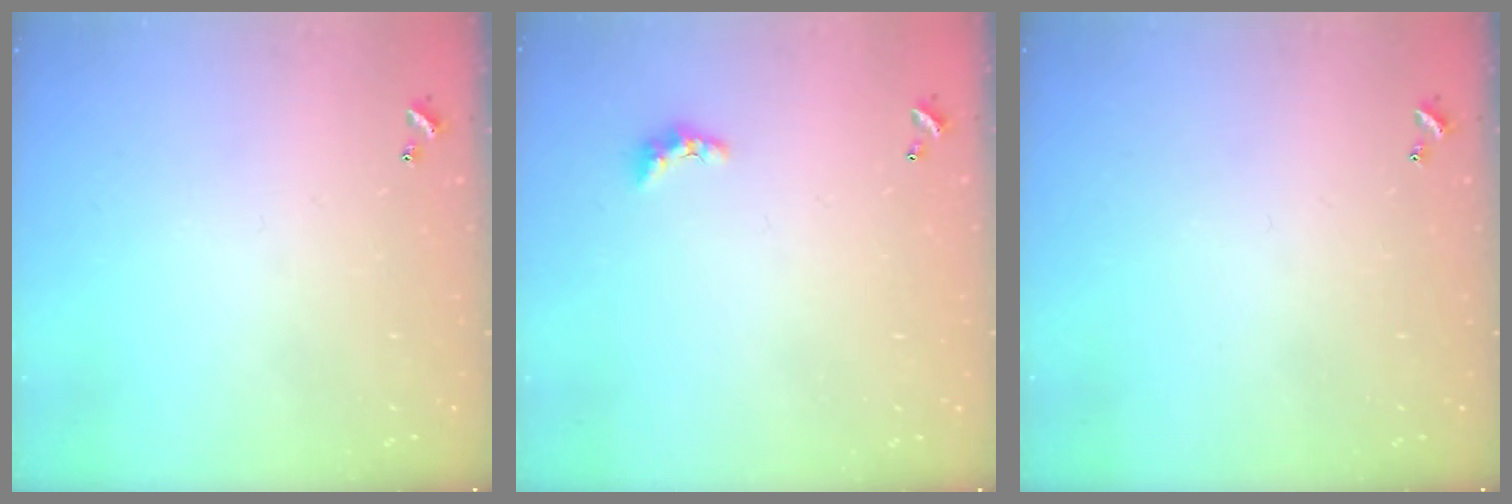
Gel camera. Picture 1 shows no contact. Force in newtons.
{"total": 2.7, "press": 2.7, "slide": 0.6}
{"total": 0.0}